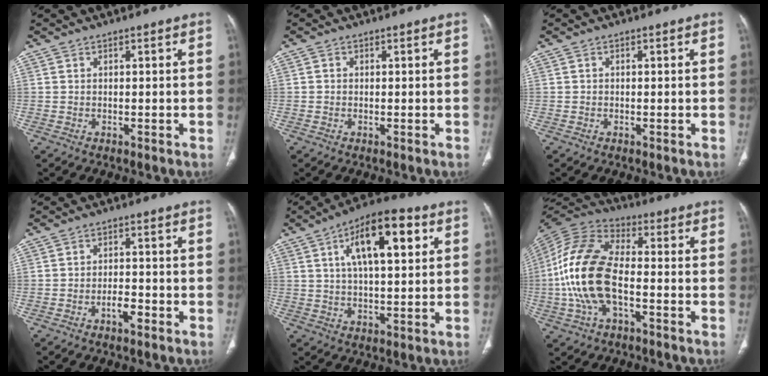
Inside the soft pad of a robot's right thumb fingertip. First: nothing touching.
{"total": 0.6, "force": [0.0, 0.6, 0.2], "torque": [-0.001, 0.002, -0.002]}
{"total": 0.0}
{"total": 3.0, "force": [-1.7, 1.3, 2.1], "torque": [-0.034, 0.014, -0.030]}
{"total": 14.8, "force": [5.1, 5.9, 12.5], "torque": [-0.186, 0.005, 0.078]}
{"total": 17.1, "force": [-2.9, 8.9, 14.3], "torque": [-0.301, 0.031, -0.059]}